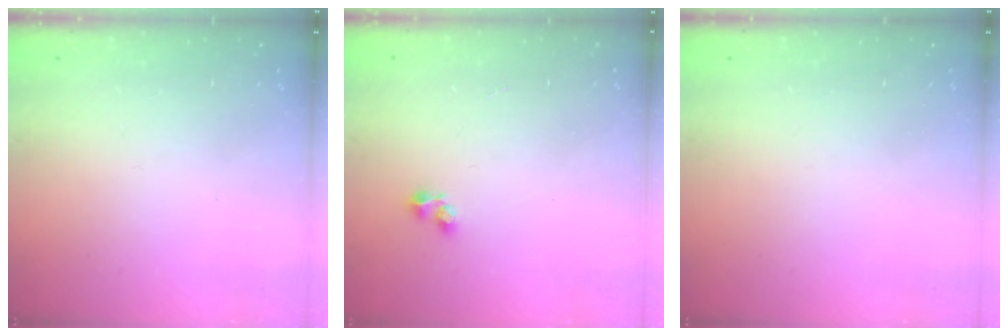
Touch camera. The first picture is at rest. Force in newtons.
{"total": 2.4, "press": 2.3, "slide": 0.9}
{"total": 0.0}